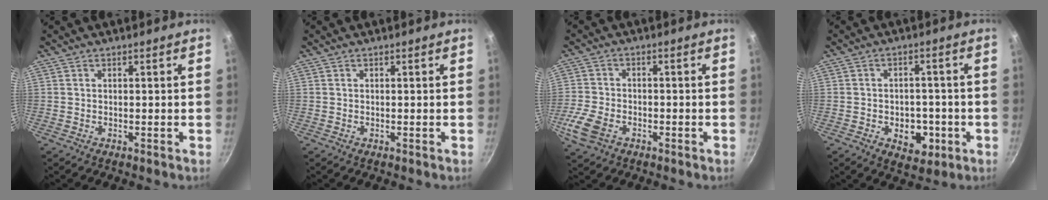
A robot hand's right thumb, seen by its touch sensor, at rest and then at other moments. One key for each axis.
{"total": 0.0}
{"total": 7.5, "fx": -3.3, "fy": 4.9, "fz": 4.5, "tx": -0.101, "ty": 0.014, "tz": -0.067}
{"total": 7.9, "fx": -2.5, "fy": 5.6, "fz": 5.0, "tx": -0.037, "ty": 0.010, "tz": -0.029}